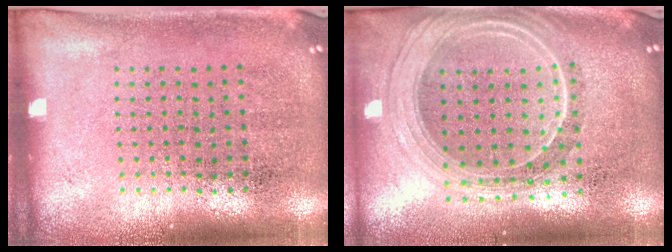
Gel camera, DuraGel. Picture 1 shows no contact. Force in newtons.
{"total": 2.3, "press": 1.9, "slide": 1.3}